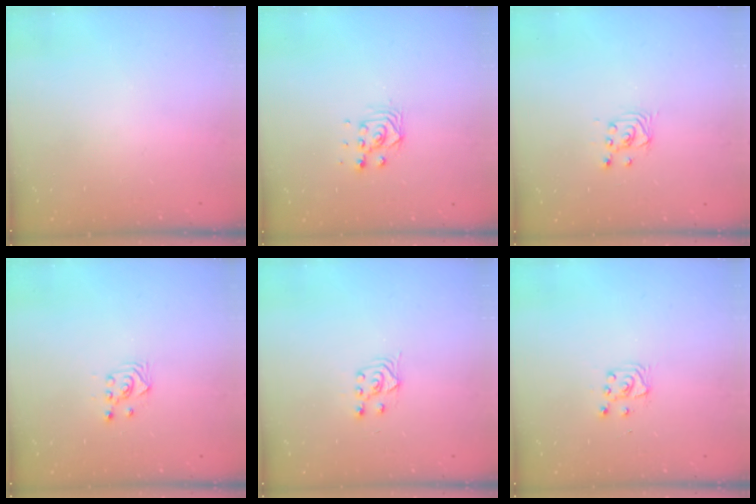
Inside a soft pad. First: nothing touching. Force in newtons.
{"total": 7.3, "press": 7.3, "slide": 0.4}
{"total": 2.5, "press": 2.5, "slide": 0.2}
{"total": 2.6, "press": 2.6, "slide": 0.3}
{"total": 3.9, "press": 3.8, "slide": 0.9}
{"total": 4.9, "press": 4.9, "slide": 0.5}